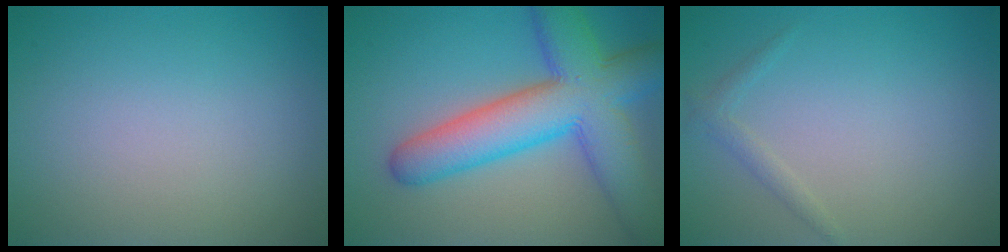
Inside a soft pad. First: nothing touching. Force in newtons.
{"total": 10.4, "press": 10.4, "slide": 0.2}
{"total": 1.1, "press": 1.1, "slide": 0.0}